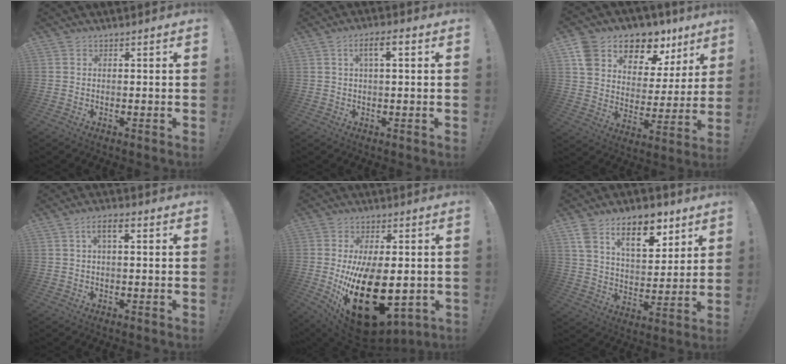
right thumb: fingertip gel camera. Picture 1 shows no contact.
{"total": 4.7, "force": [1.0, 1.3, 4.4], "torque": [-0.075, 0.005, 0.012]}
{"total": 12.8, "force": [9.4, 7.4, 4.5], "torque": [-0.073, -0.074, 0.170]}
{"total": 4.2, "force": [0.5, 1.5, 3.9], "torque": [-0.071, 0.009, 0.008]}
{"total": 24.9, "force": [-3.6, 13.0, 21.0], "torque": [-0.358, -0.012, -0.036]}
{"total": 16.1, "force": [9.5, 8.0, 10.3], "torque": [-0.159, -0.038, 0.166]}